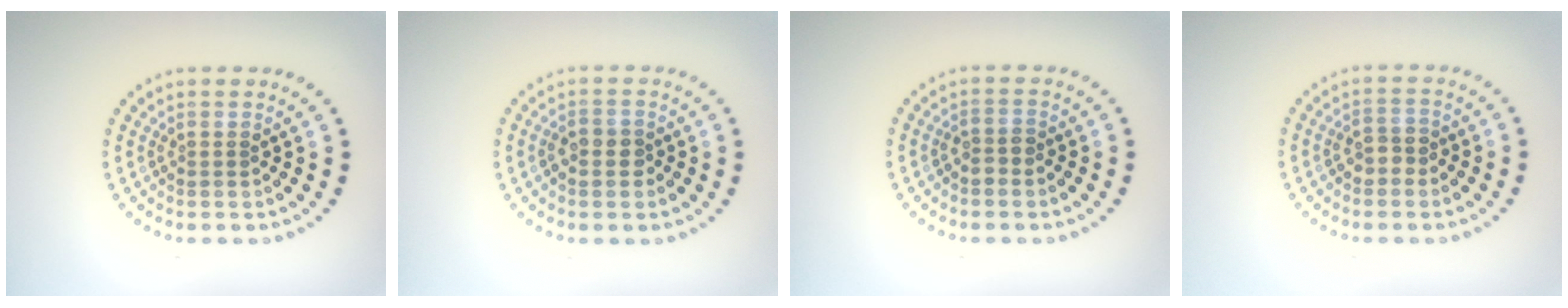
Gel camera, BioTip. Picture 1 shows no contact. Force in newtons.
{"total": 1.9, "press": 1.8, "slide": 0.6}
{"total": 1.3, "press": 1.2, "slide": 0.6}
{"total": 1.7, "press": 1.6, "slide": 0.5}